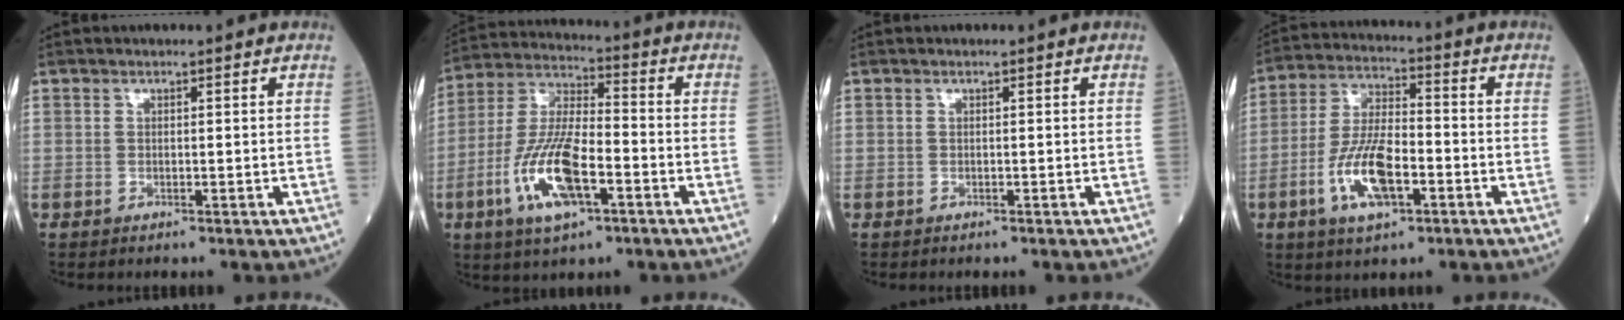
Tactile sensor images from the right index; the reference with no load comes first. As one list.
[{"total": 13.9, "force": [-5.0, 4.3, 12.2], "torque": [-0.255, -0.003, -0.094]}, {"total": 0.0}, {"total": 10.8, "force": [-3.8, 3.7, 9.4], "torque": [-0.196, -0.001, -0.070]}]